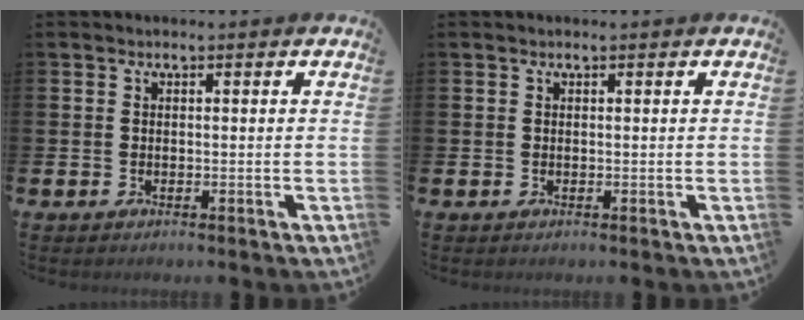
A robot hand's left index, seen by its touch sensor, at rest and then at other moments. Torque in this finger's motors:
{"motor_torque": [-0.06, -0.02, -0.14, 0.01]}